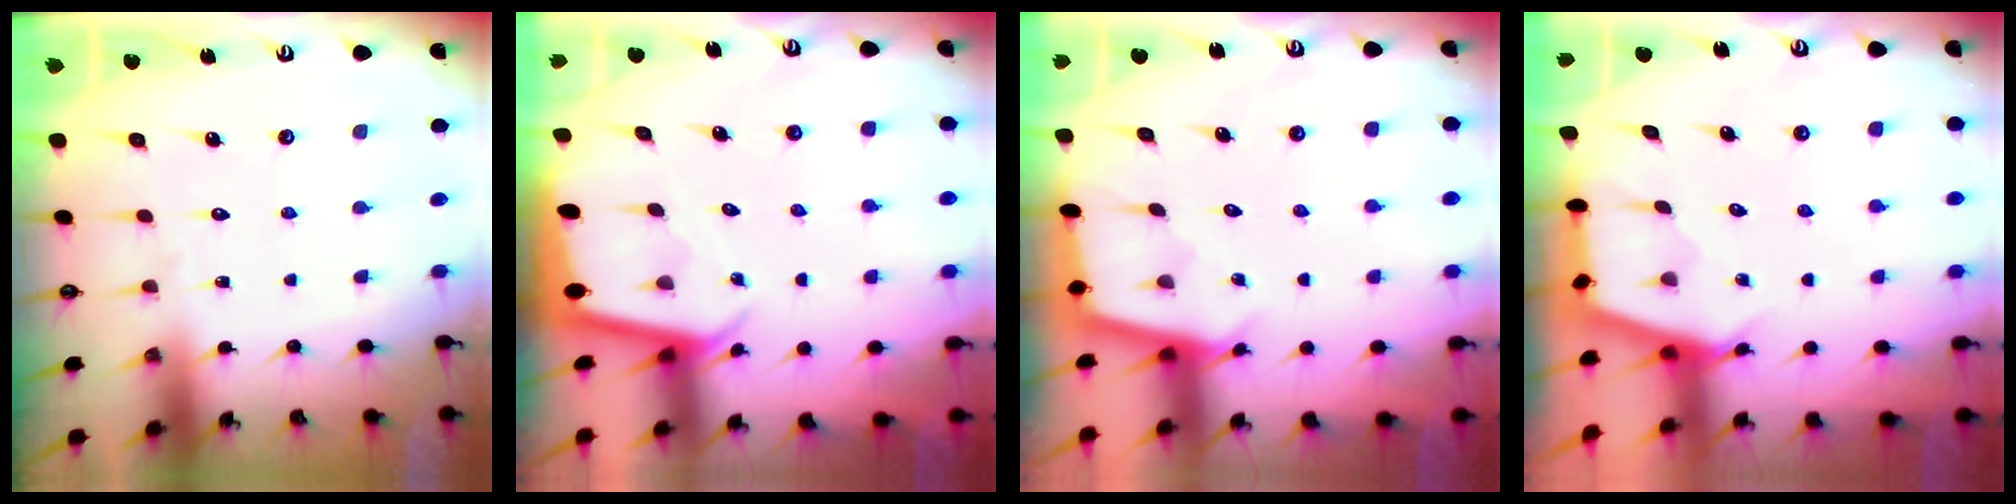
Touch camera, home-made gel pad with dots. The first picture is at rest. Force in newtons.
{"total": 2.1, "press": 2.1, "slide": 0.1}
{"total": 2.8, "press": 2.7, "slide": 0.3}
{"total": 2.0, "press": 2.0, "slide": 0.2}